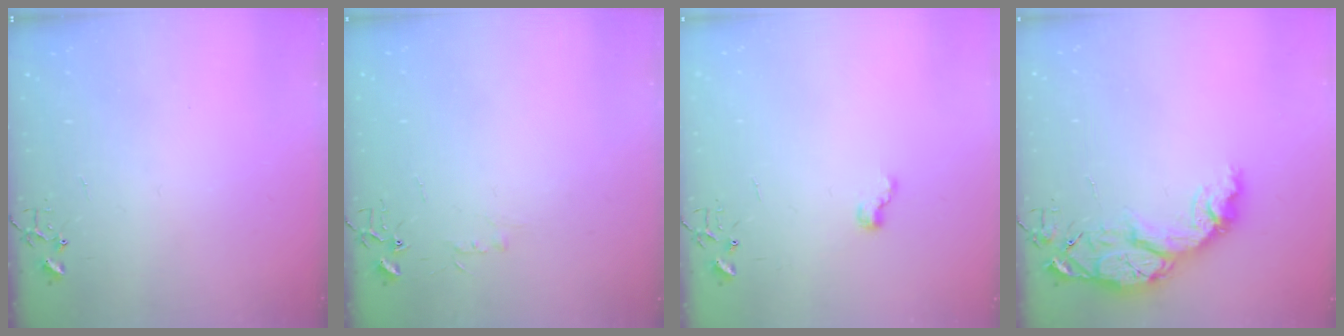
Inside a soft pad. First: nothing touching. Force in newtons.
{"total": 4.4, "press": 4.4, "slide": 0.5}
{"total": 6.1, "press": 6.0, "slide": 0.7}
{"total": 13.9, "press": 13.9, "slide": 1.4}